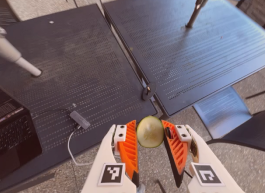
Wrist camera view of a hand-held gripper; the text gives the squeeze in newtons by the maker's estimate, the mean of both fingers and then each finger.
{"total": 7.2, "left": 6.6, "right": 7.8}